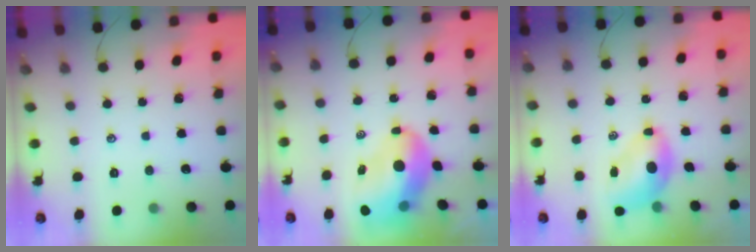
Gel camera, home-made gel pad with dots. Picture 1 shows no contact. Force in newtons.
{"total": 10.6, "press": 10.2, "slide": 3.1}
{"total": 7.0, "press": 6.8, "slide": 1.4}